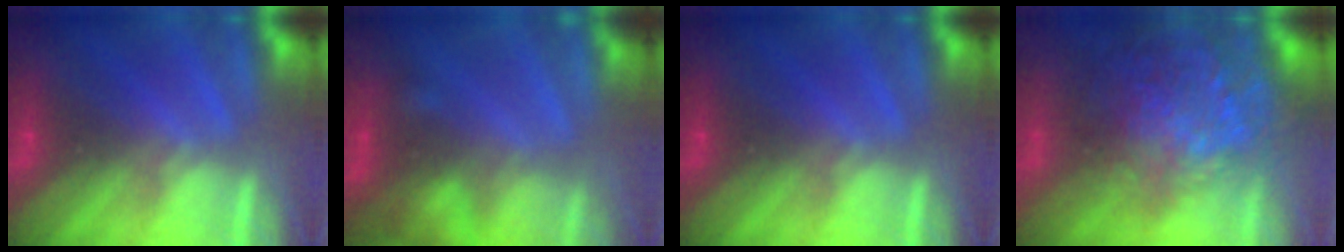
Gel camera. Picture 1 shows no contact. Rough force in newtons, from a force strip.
{"total": 5.8}
{"total": 0.0}
{"total": 14.6}